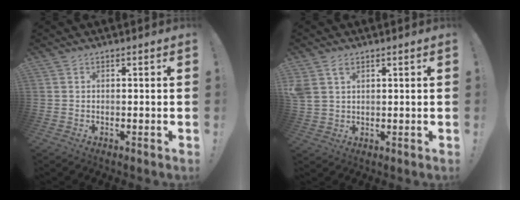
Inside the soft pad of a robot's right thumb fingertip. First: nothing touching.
{"total": 4.3, "force": [2.5, 2.6, 2.3], "torque": [-0.033, -0.010, 0.047]}